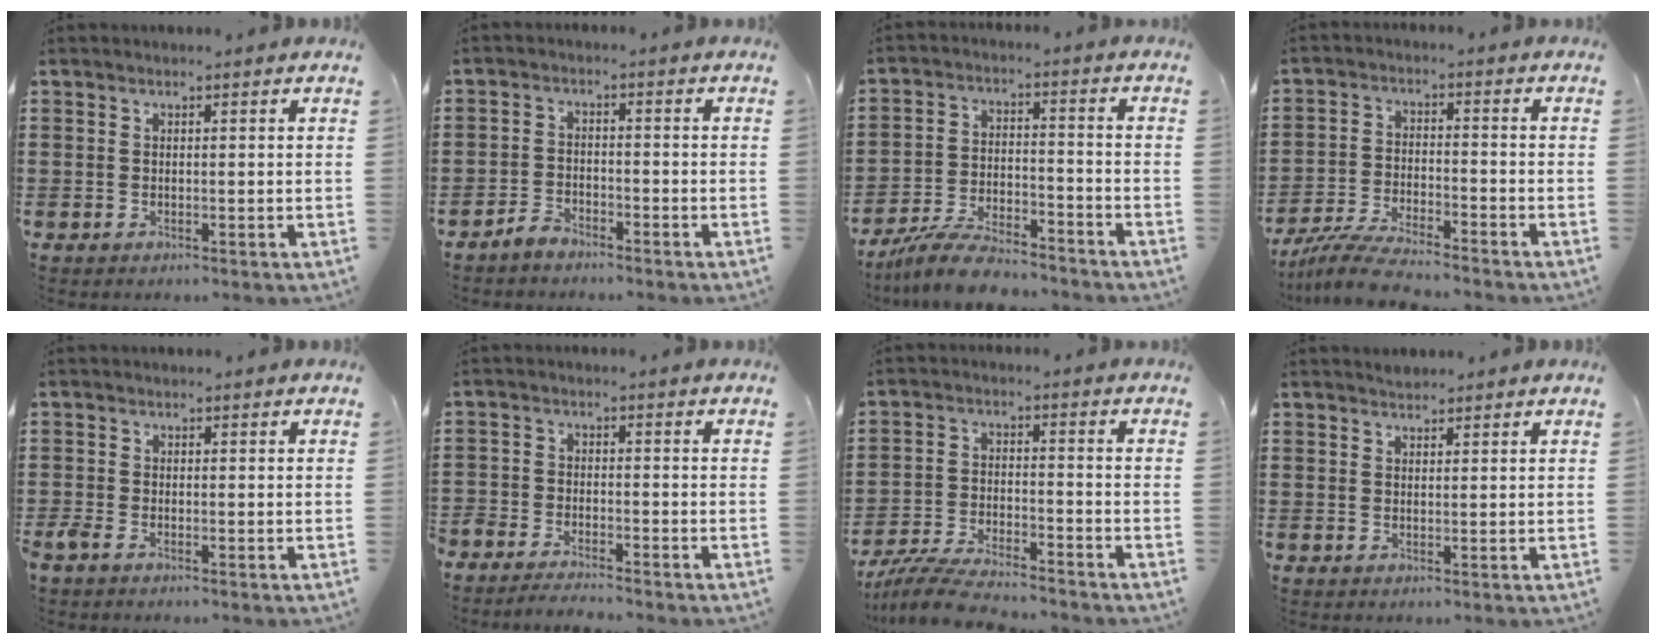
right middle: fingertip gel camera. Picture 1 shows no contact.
{"total": 2.6, "force": [-2.5, 0.7, 0.4], "torque": [-0.020, 0.004, -0.055]}
{"total": 7.9, "force": [-7.2, 1.2, 2.9], "torque": [-0.058, 0.011, -0.138]}
{"total": 6.4, "force": [-5.9, 0.4, 2.4], "torque": [-0.064, -0.009, -0.118]}
{"total": 1.3, "force": [-0.9, 0.4, 0.8], "torque": [-0.038, -0.009, -0.025]}
{"total": 3.4, "force": [-3.3, 0.3, -0.1], "torque": [-0.004, 0.002, -0.072]}
{"total": 6.9, "force": [-6.4, 0.7, 2.3], "torque": [-0.052, 0.002, -0.125]}
{"total": 1.2, "force": [1.1, 0.4, 0.0], "torque": [-0.002, 0.002, 0.022]}